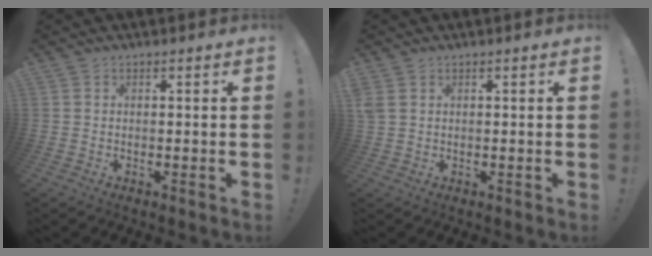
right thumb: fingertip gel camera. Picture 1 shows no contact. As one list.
[{"total": 2.4, "force": [1.0, 1.3, 1.8], "torque": [-0.044, 0.000, 0.018]}]